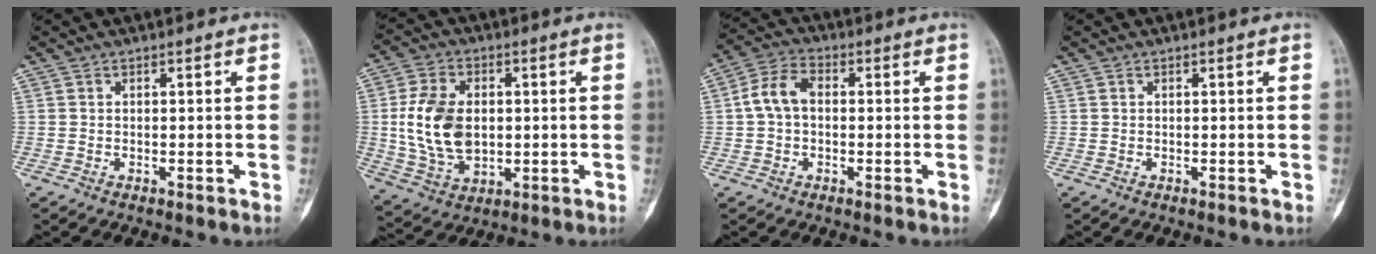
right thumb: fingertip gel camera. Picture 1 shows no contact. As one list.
[{"total": 13.9, "force": [0.4, 9.4, 10.3], "torque": [-0.178, -0.001, 0.017]}, {"total": 7.0, "force": [0.2, 4.8, 5.1], "torque": [-0.095, 0.024, -0.006]}, {"total": 0.0}]